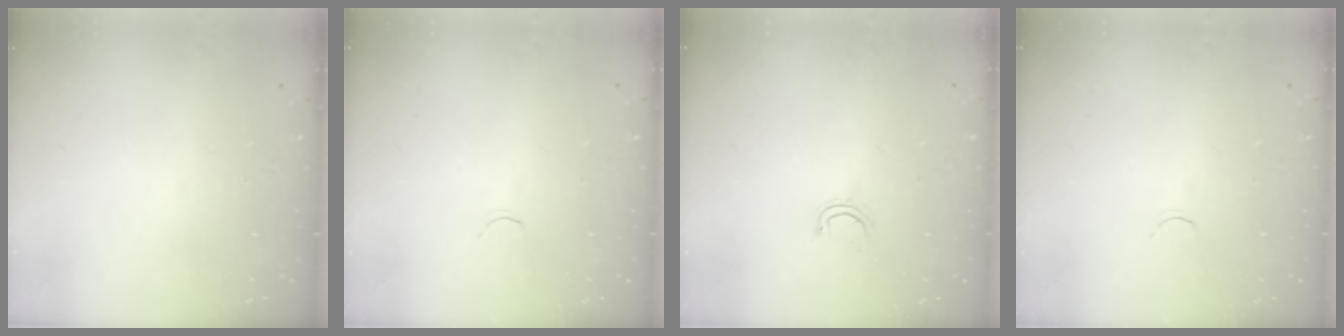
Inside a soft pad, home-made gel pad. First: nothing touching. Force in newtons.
{"total": 1.7, "press": 1.6, "slide": 0.5}
{"total": 4.3, "press": 4.2, "slide": 1.0}
{"total": 1.7, "press": 1.6, "slide": 0.5}